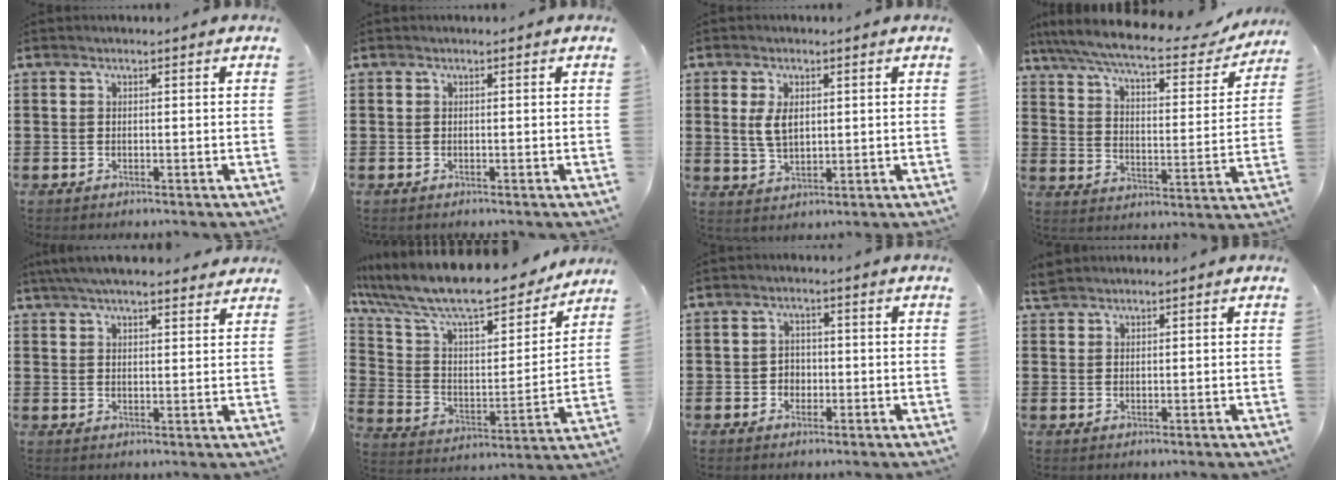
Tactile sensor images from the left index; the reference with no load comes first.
{"total": 0.0}
{"total": 4.4, "force": [1.1, 2.5, 3.5], "torque": [-0.083, 0.006, 0.016]}
{"total": 7.9, "force": [6.7, 0.8, 4.2], "torque": [-0.108, -0.037, 0.111]}
{"total": 5.3, "force": [4.8, 0.7, 2.2], "torque": [-0.055, -0.007, 0.090]}
{"total": 12.5, "force": [10.5, 2.4, 6.3], "torque": [-0.149, -0.075, 0.177]}
{"total": 2.0, "force": [-0.4, 1.8, 0.8], "torque": [-0.021, 0.004, -0.011]}
{"total": 1.9, "force": [1.8, 0.5, 0.4], "torque": [-0.013, 0.002, 0.035]}